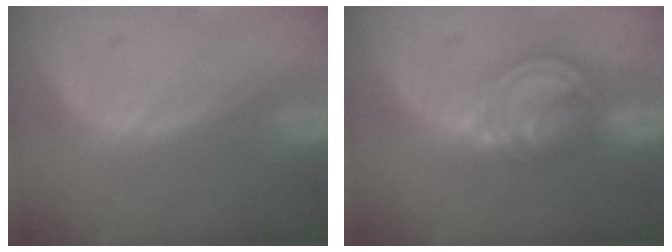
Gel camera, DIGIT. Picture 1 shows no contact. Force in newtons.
{"total": 7.9, "press": 6.7, "slide": 4.0}